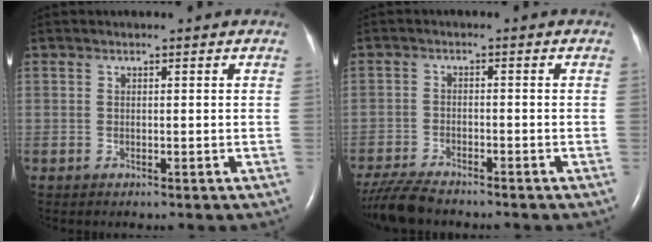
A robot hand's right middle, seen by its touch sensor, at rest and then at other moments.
{"total": 7.2, "force": [-6.5, 1.1, 3.0], "torque": [-0.059, -0.021, -0.116]}